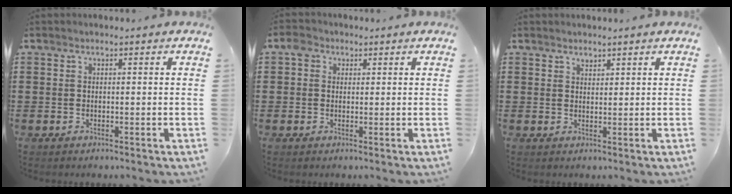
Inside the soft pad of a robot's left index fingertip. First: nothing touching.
{"total": 1.9, "force": [0.9, 1.5, 0.7], "torque": [-0.010, 0.002, 0.013]}
{"total": 1.3, "force": [1.2, 0.3, 0.0], "torque": [-0.002, -0.001, 0.023]}